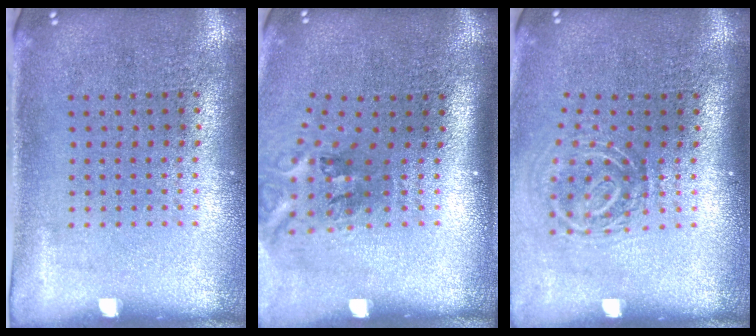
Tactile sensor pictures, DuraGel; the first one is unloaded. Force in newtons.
{"total": 2.1, "press": 1.3, "slide": 1.7}
{"total": 2.0, "press": 1.3, "slide": 1.5}